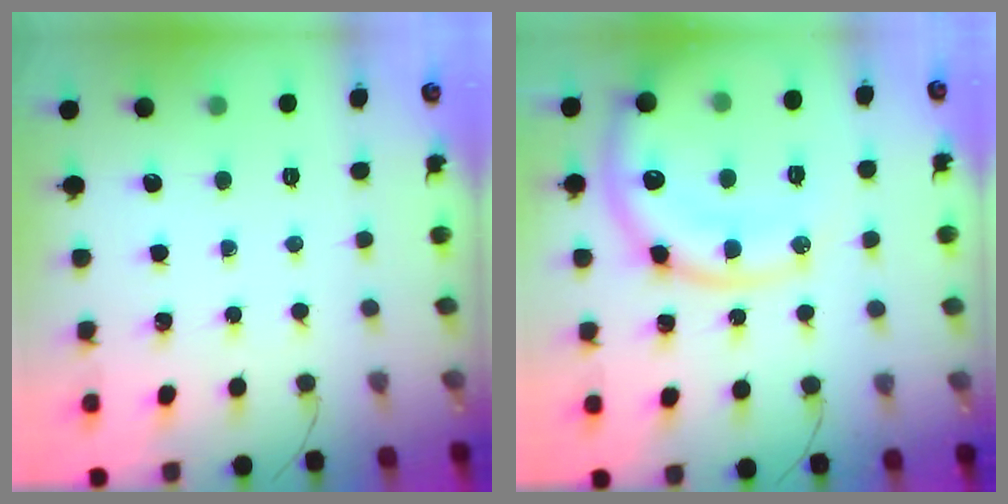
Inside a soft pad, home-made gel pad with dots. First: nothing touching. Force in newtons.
{"total": 19.6, "press": 19.5, "slide": 2.4}